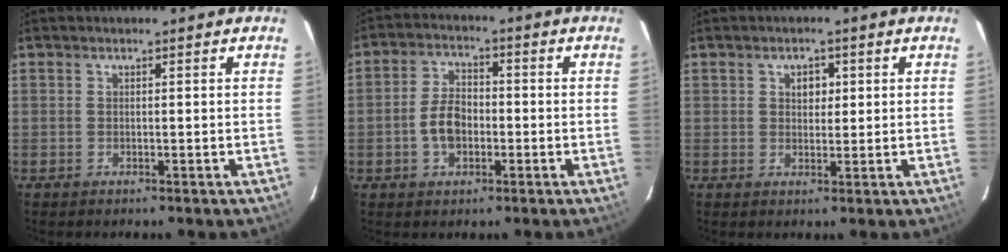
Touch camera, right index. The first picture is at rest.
{"total": 6.6, "force": [-1.6, 4.3, 4.8], "torque": [-0.096, 0.013, -0.023]}
{"total": 2.6, "force": [0.8, 2.0, 1.4], "torque": [-0.018, 0.008, 0.013]}